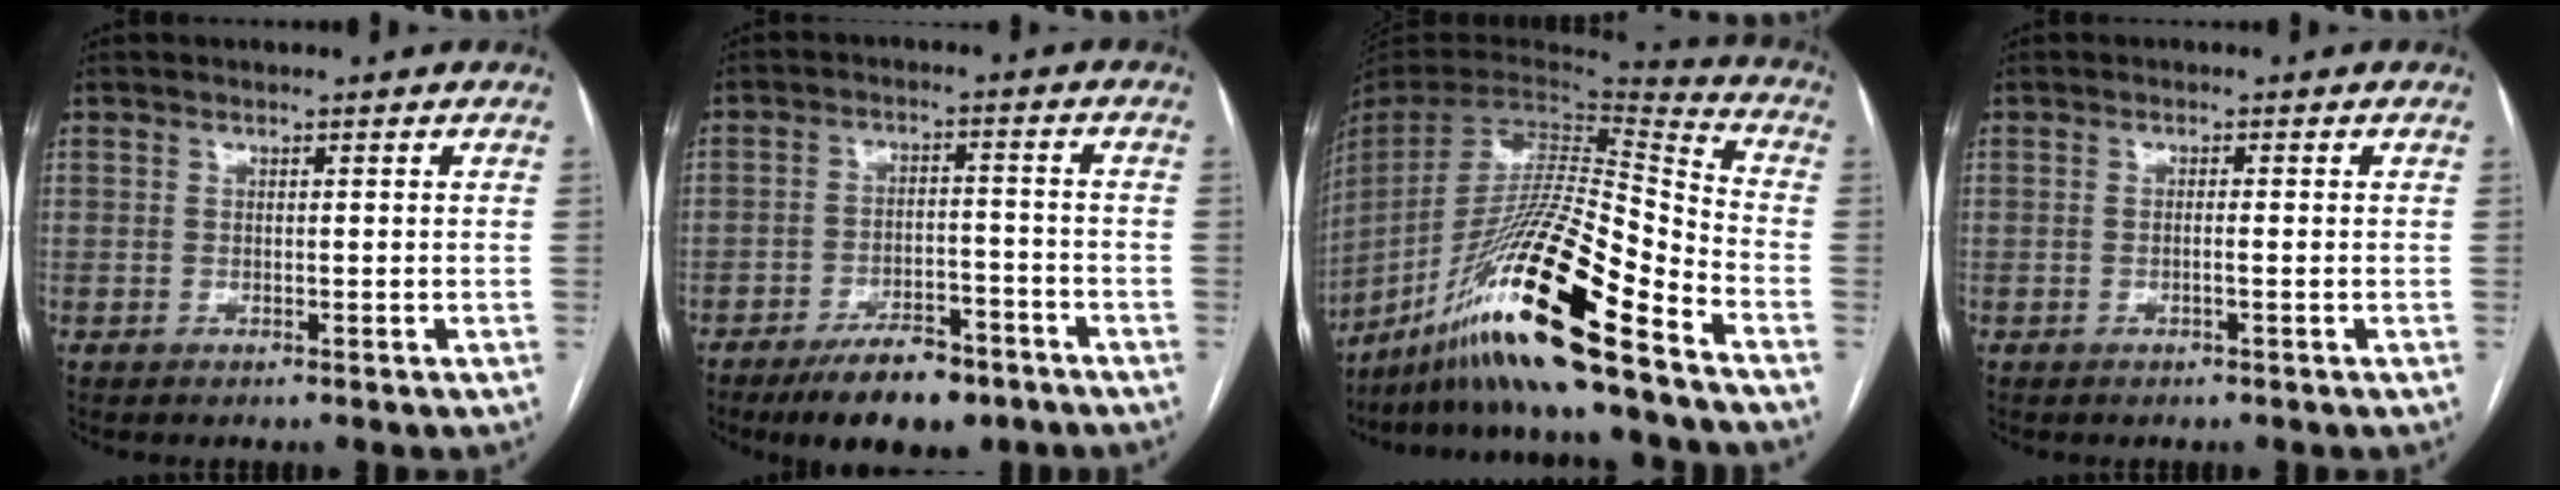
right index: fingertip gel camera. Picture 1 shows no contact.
{"total": 9.8, "force": [-7.1, 3.8, 5.6], "torque": [-0.086, 0.000, -0.115]}
{"total": 24.5, "force": [-16.8, 0.6, 17.8], "torque": [-0.342, -0.028, -0.310]}
{"total": 1.0, "force": [-0.3, -0.1, 0.9], "torque": [-0.015, 0.002, -0.006]}